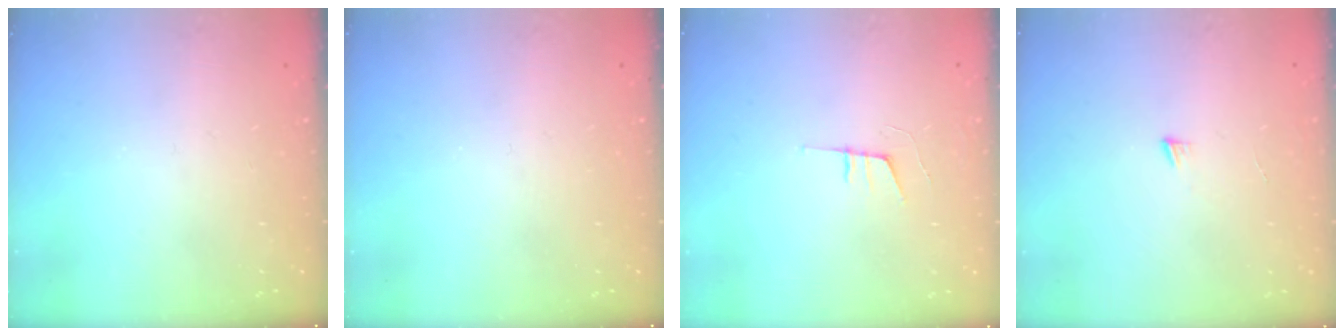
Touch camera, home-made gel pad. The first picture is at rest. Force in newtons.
{"total": 0.0}
{"total": 6.1, "press": 5.2, "slide": 3.1}
{"total": 3.0, "press": 3.0, "slide": 0.3}